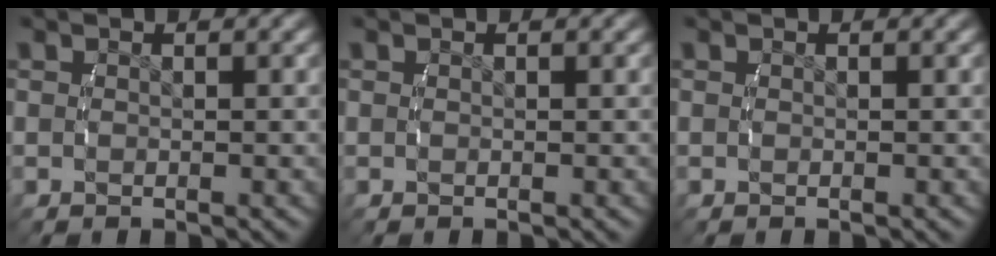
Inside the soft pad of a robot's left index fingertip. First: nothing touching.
{"total": 0.0}
{"total": 0.0}